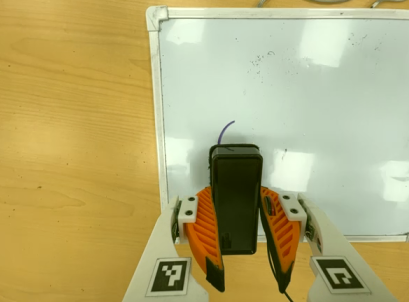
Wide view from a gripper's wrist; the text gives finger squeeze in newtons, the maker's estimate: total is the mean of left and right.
{"total": 6.4, "left": 5.1, "right": 7.8}